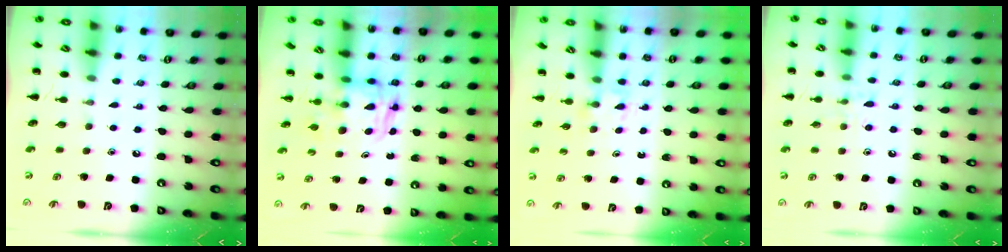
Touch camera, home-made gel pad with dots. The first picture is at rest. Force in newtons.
{"total": 2.7, "press": 2.7, "slide": 0.2}
{"total": 2.4, "press": 2.3, "slide": 0.9}
{"total": 6.9, "press": 6.6, "slide": 1.8}